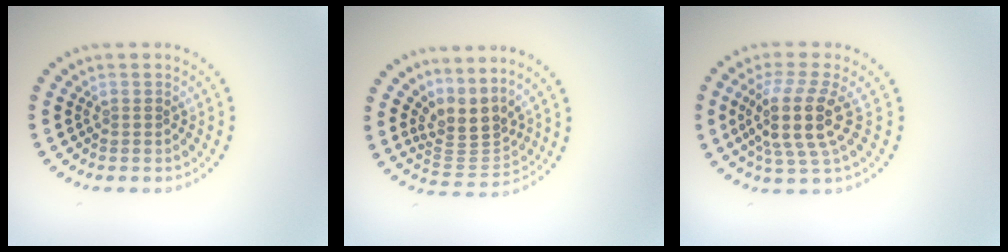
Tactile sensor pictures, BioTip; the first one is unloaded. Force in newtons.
{"total": 3.3, "press": 2.4, "slide": 2.3}
{"total": 4.7, "press": 3.8, "slide": 2.8}